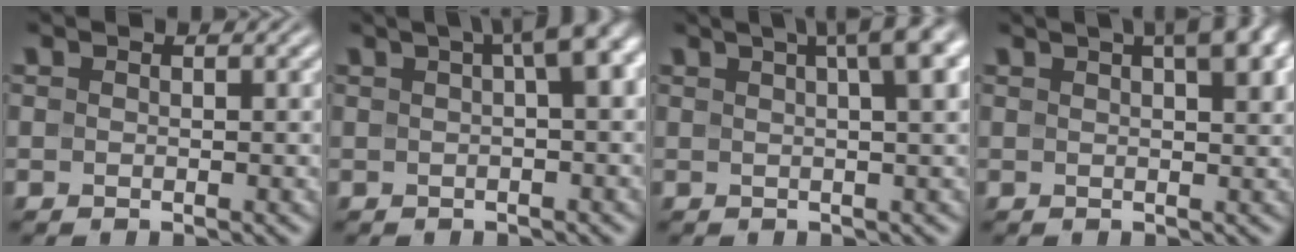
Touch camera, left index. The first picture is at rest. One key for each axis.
{"total": 5.8, "fx": 1.8, "fy": 1.4, "fz": 5.3, "tx": -0.055, "ty": 0.026, "tz": 0.021}
{"total": 7.1, "fx": 3.2, "fy": 2.1, "fz": 6.0, "tx": -0.047, "ty": 0.031, "tz": 0.027}
{"total": 6.0, "fx": 3.0, "fy": 2.0, "fz": 4.8, "tx": -0.042, "ty": 0.025, "tz": 0.028}